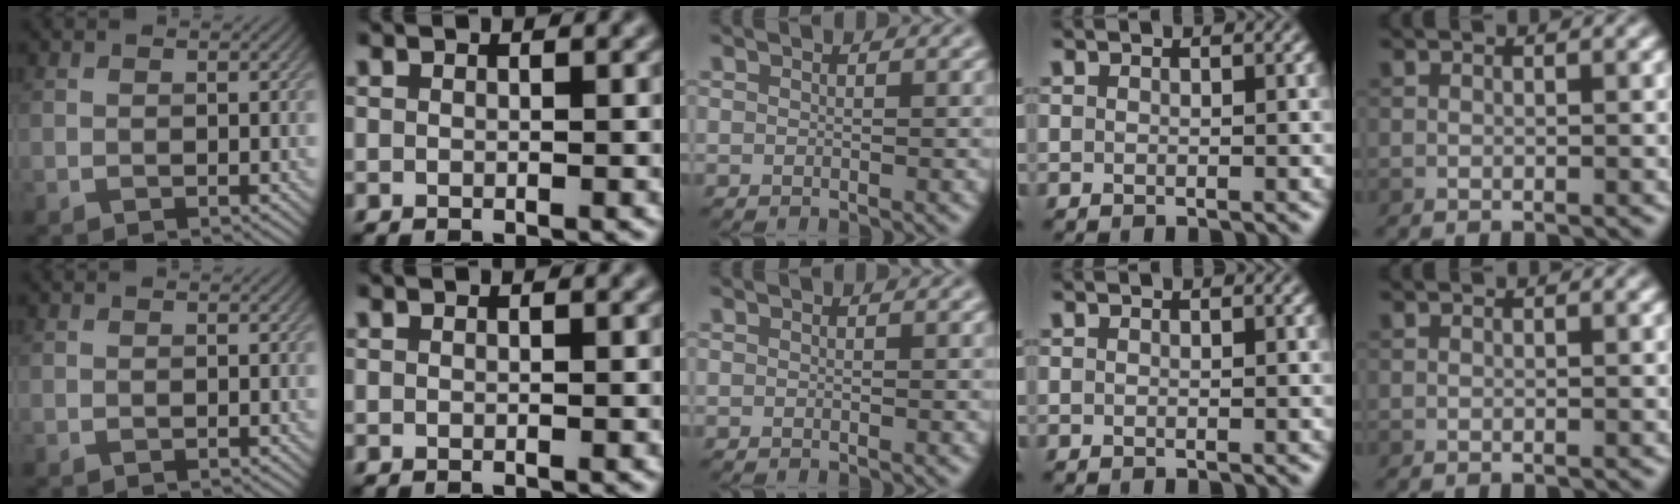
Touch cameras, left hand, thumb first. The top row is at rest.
{}